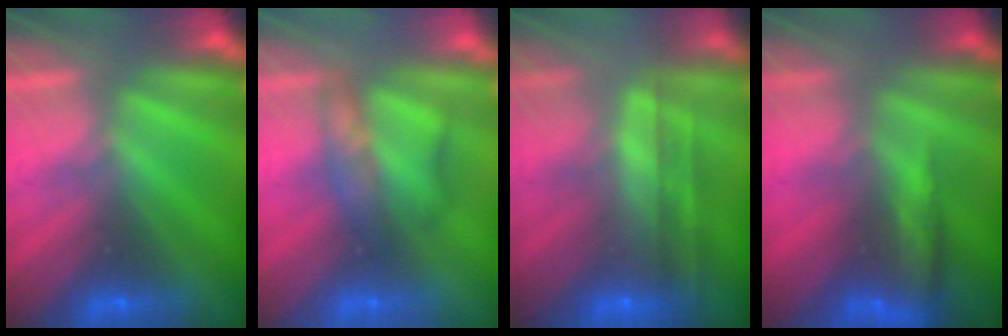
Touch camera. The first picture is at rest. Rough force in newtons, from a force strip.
{"total": 2.3}
{"total": 6.0}
{"total": 6.9}